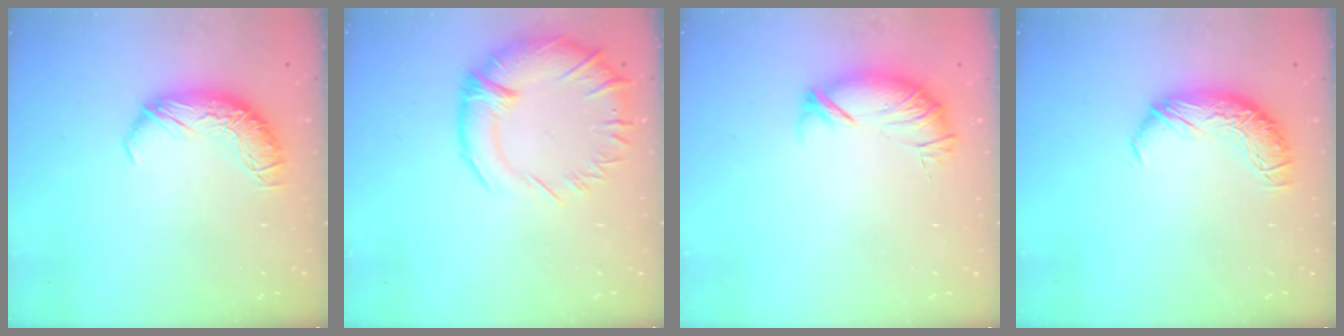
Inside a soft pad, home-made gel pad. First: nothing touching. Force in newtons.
{"total": 5.6, "press": 3.8, "slide": 4.1}
{"total": 4.3, "press": 4.1, "slide": 1.4}
{"total": 0.0}